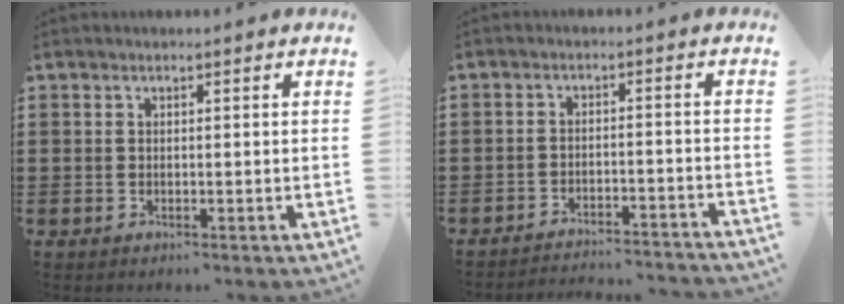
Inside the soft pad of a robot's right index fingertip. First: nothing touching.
{"total": 3.2, "force": [-3.2, -0.1, 0.4], "torque": [-0.013, -0.001, -0.068]}